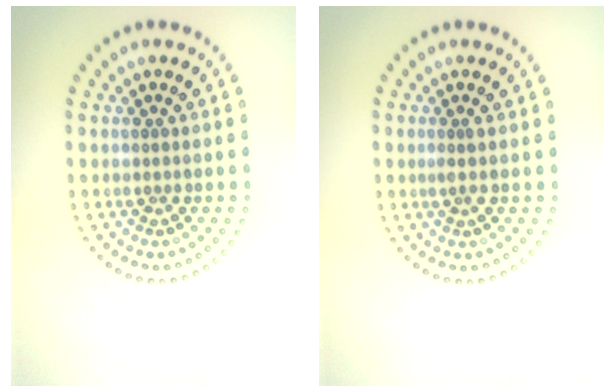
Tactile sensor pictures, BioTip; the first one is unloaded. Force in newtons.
{"total": 0.7, "press": 0.3, "slide": 0.6}